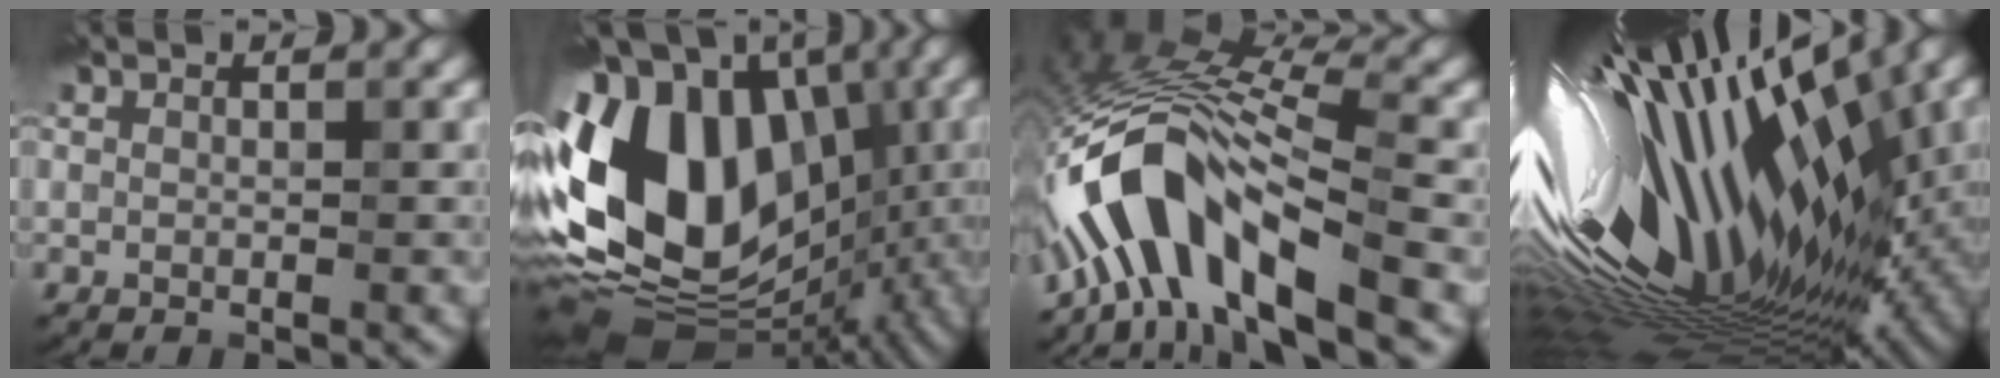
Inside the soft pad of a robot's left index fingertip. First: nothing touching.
{"total": 17.5, "force": [-1.4, 12.9, 11.8], "torque": [-0.224, 0.011, -0.031]}
{"total": 12.0, "force": [-5.9, 3.8, 9.7], "torque": [-0.177, 0.018, -0.114]}
{"total": 19.5, "force": [0.8, 7.2, 18.1], "torque": [-0.292, -0.034, 0.009]}